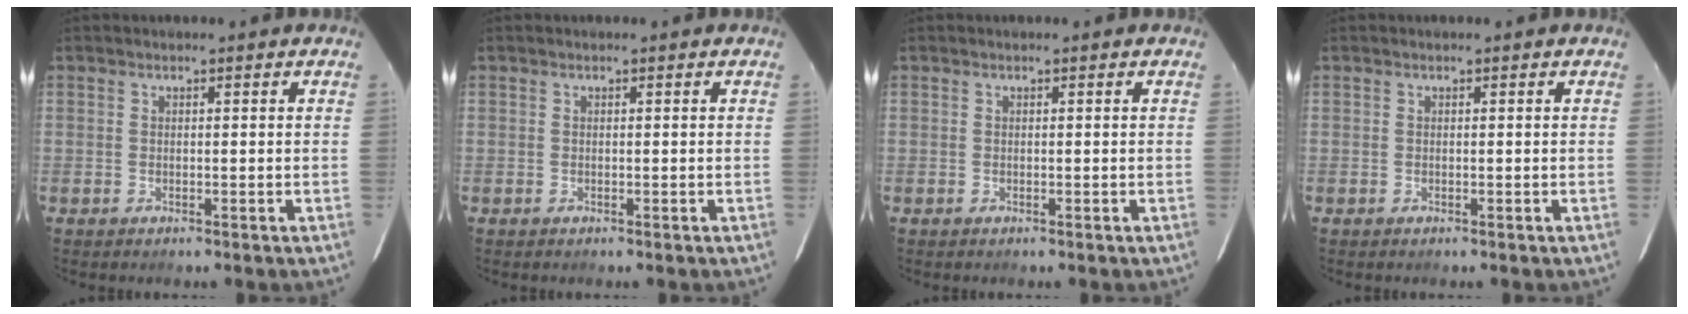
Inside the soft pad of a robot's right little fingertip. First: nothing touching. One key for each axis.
{"total": 0.0}
{"total": 0.0}
{"total": 0.0}